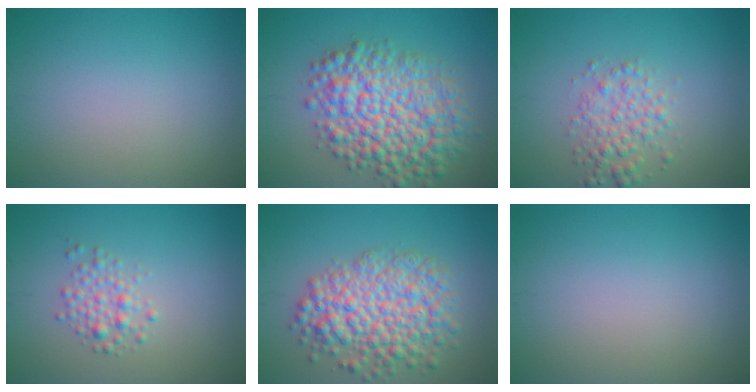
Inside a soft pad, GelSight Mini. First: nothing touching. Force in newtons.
{"total": 9.7, "press": 9.7, "slide": 0.3}
{"total": 2.9, "press": 2.9, "slide": 0.0}
{"total": 2.1, "press": 2.1, "slide": 0.1}
{"total": 7.4, "press": 7.4, "slide": 0.3}
{"total": 0.0}